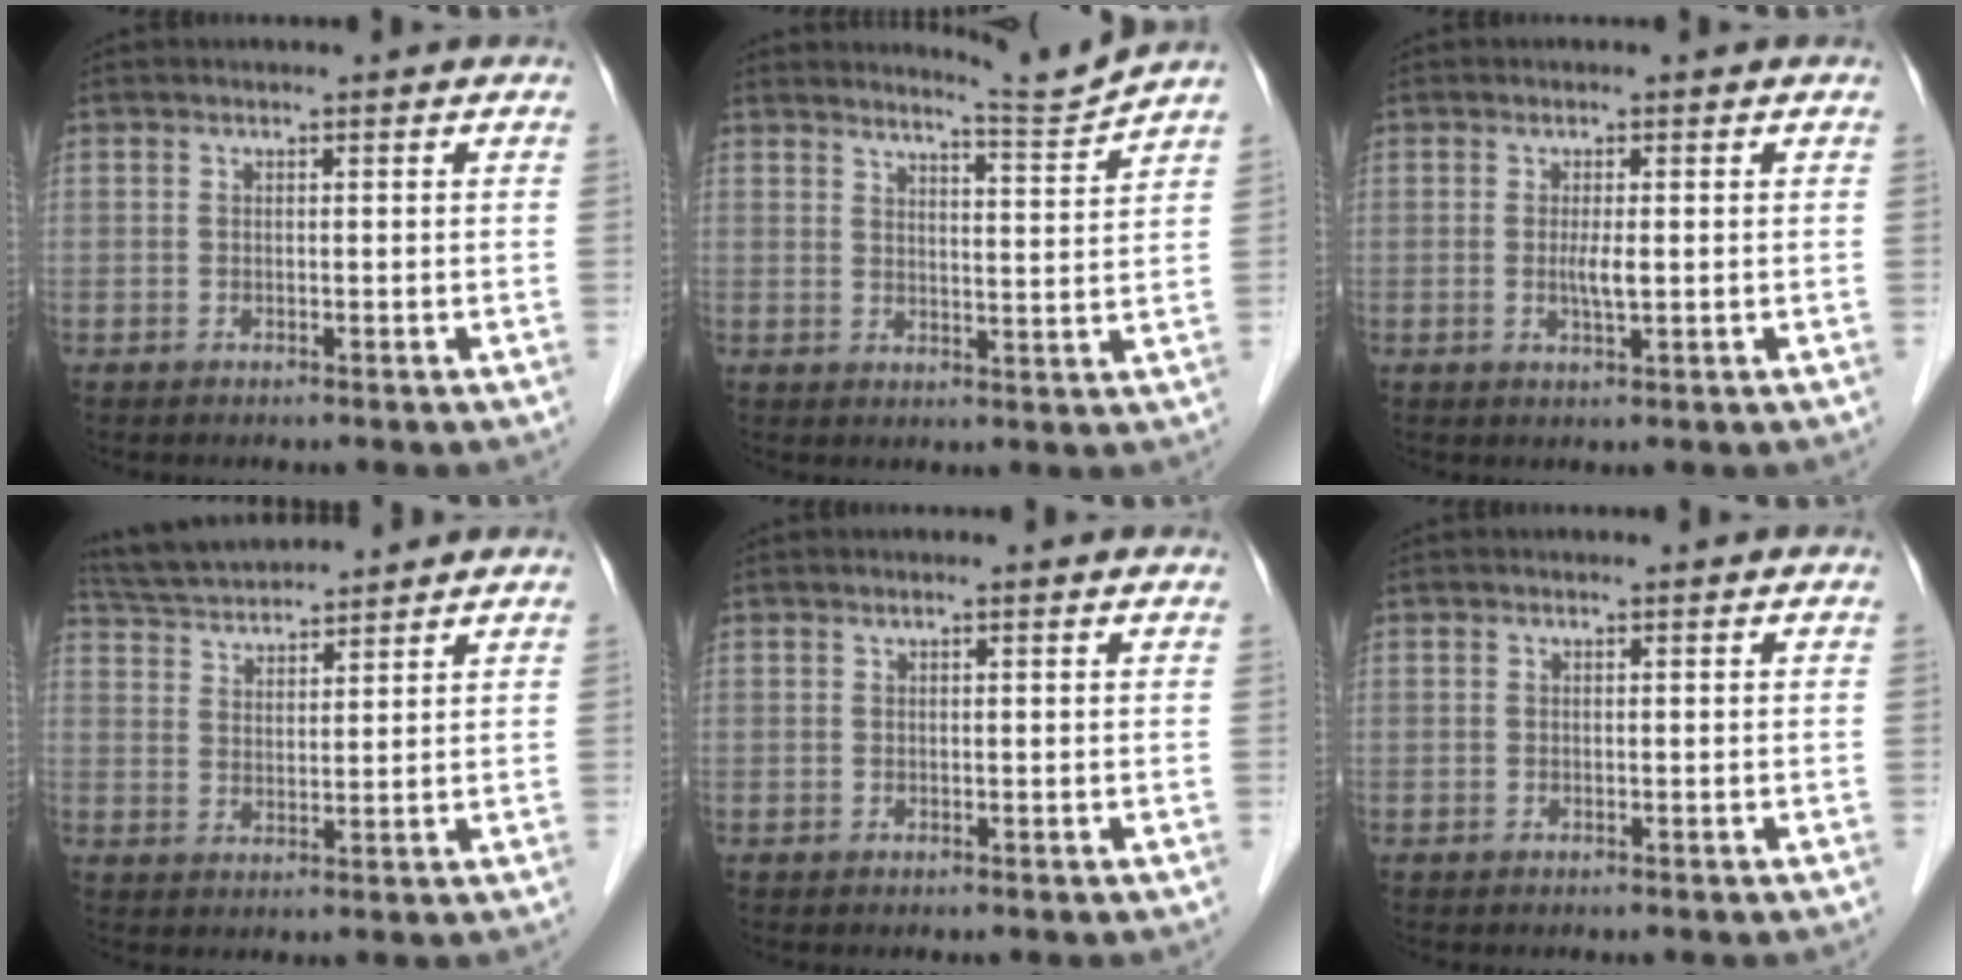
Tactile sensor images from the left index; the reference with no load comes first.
{"total": 5.2, "force": [4.8, -2.2, -0.5], "torque": [-0.011, -0.044, 0.076]}
{"total": 2.2, "force": [-0.1, 0.2, 2.2], "torque": [-0.044, -0.003, -0.002]}
{"total": 9.2, "force": [8.9, 0.7, 2.3], "torque": [-0.055, 0.032, 0.160]}
{"total": 0.6, "force": [0.5, 0.0, 0.3], "torque": [-0.012, 0.014, 0.008]}
{"total": 0.0}